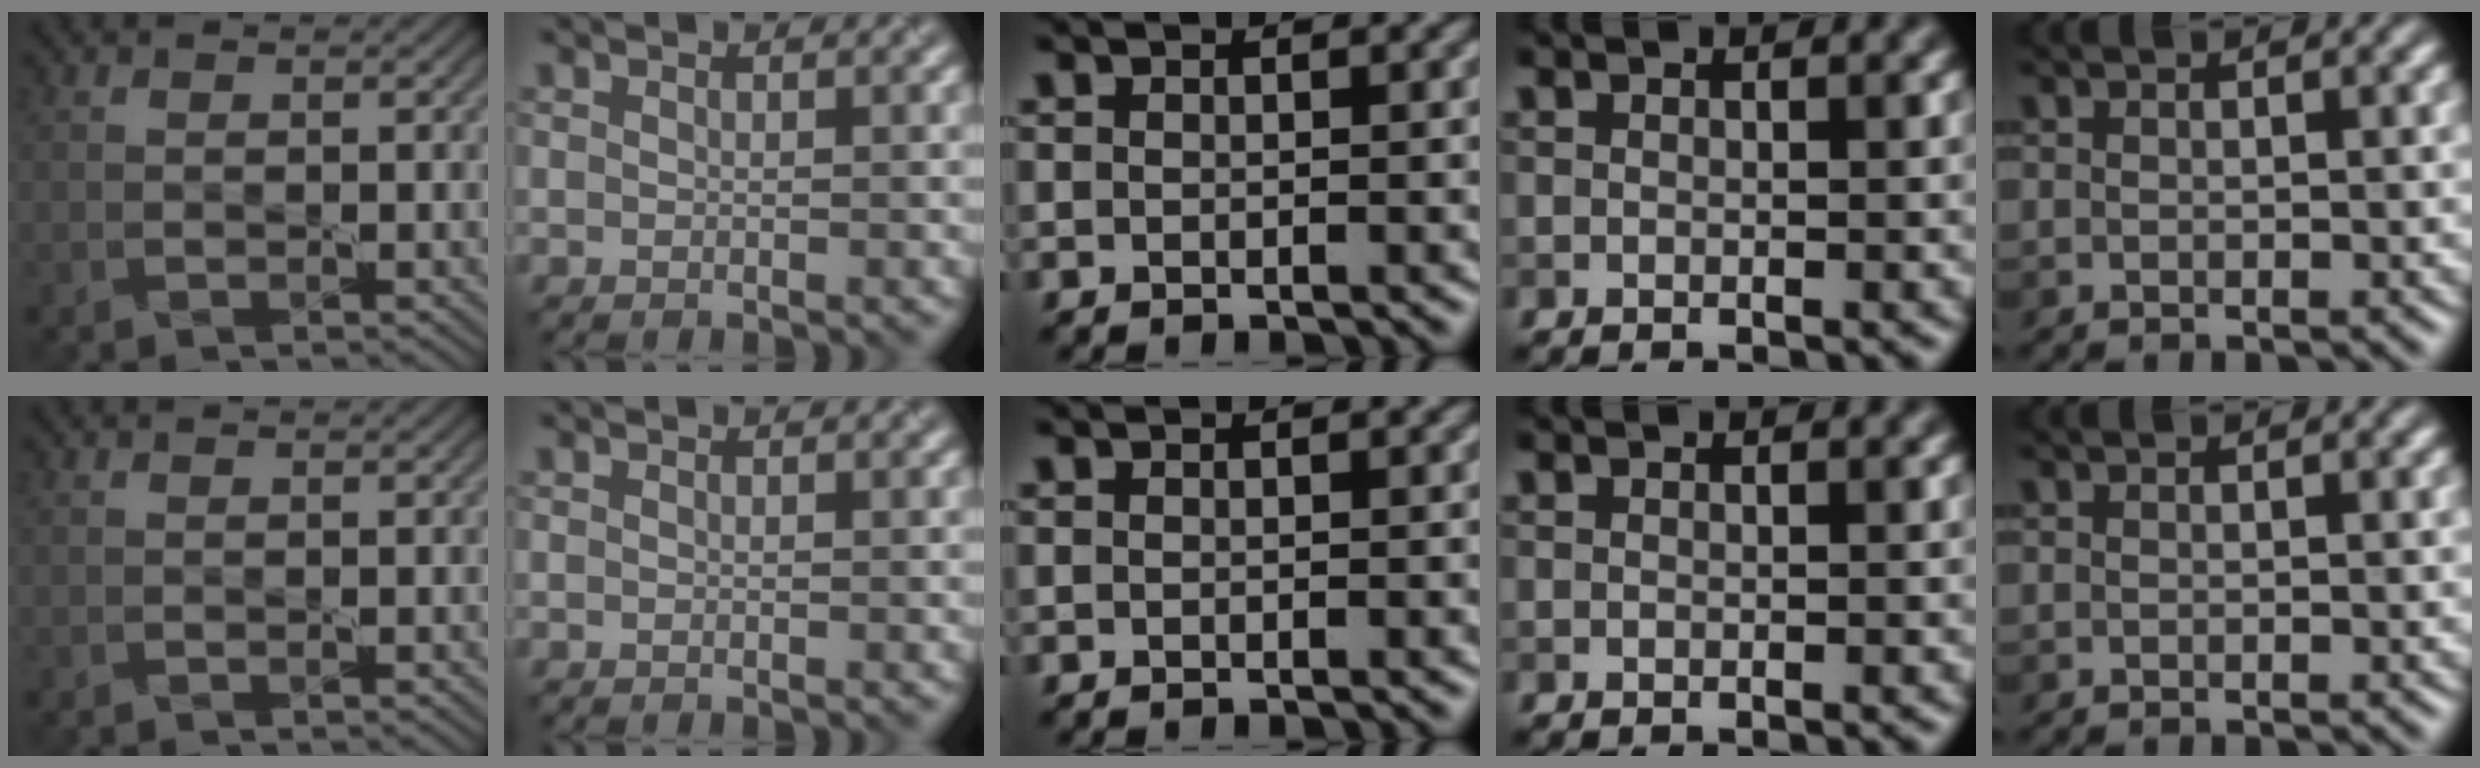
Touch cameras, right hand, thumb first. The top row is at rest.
{}